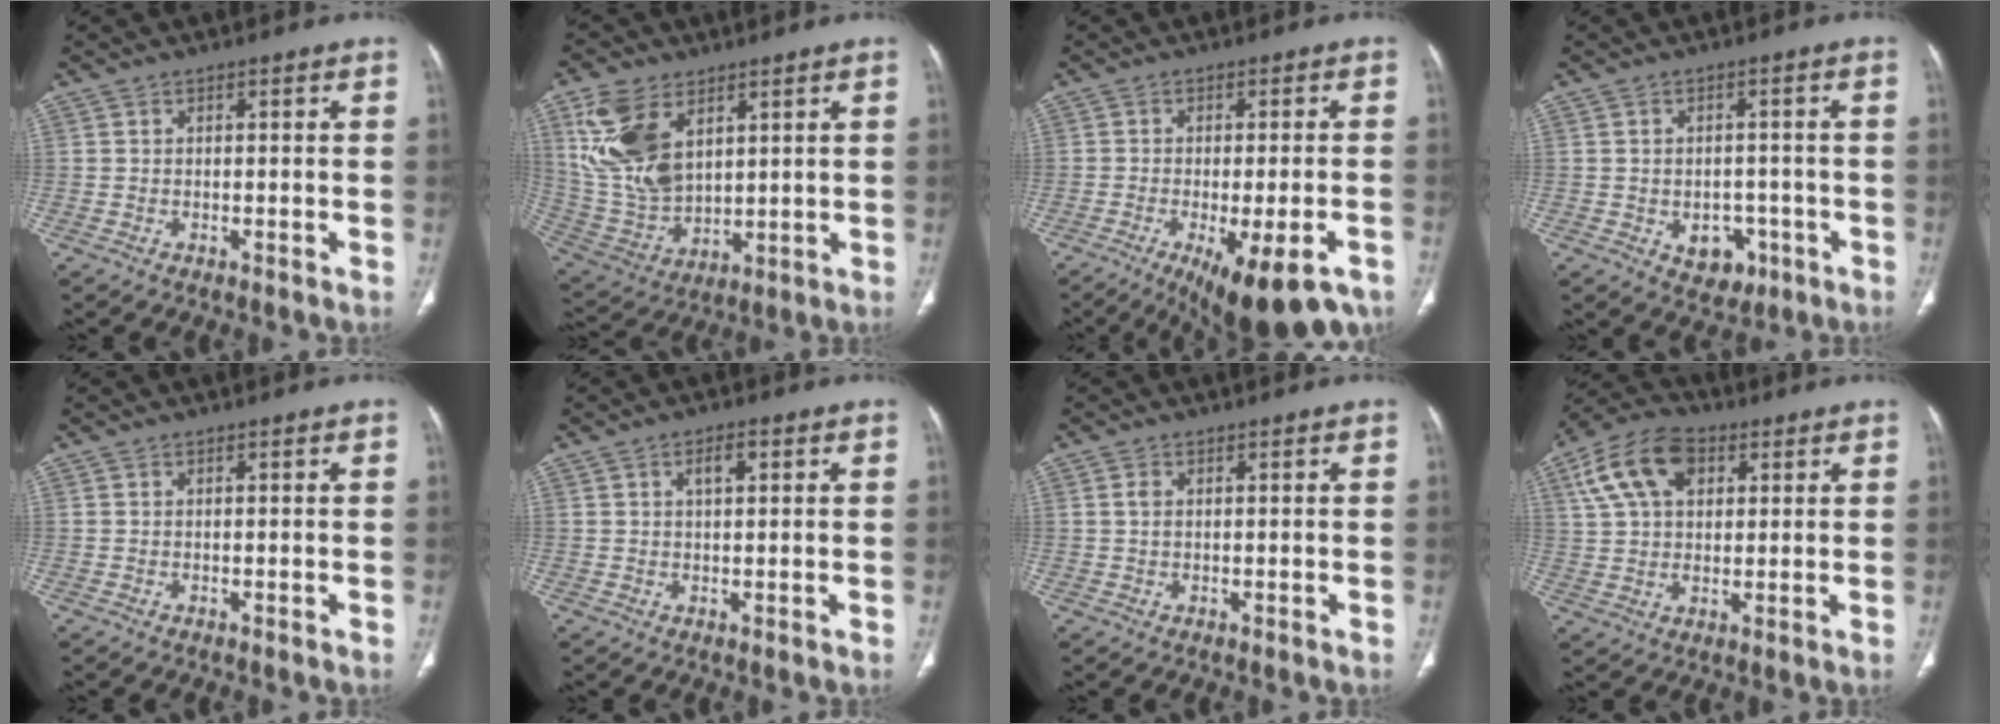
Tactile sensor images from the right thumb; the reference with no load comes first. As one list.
[{"total": 15.5, "force": [6.2, 9.4, 10.6], "torque": [-0.206, -0.021, 0.143]}, {"total": 15.9, "force": [-8.7, 5.4, 12.2], "torque": [-0.144, 0.005, -0.115]}, {"total": 7.0, "force": [-2.4, 5.2, 3.9], "torque": [-0.021, 0.018, -0.019]}, {"total": 0.0}, {"total": 2.9, "force": [1.1, 1.3, 2.3], "torque": [-0.038, 0.004, 0.019]}, {"total": 1.4, "force": [0.3, 0.9, 1.0], "torque": [-0.022, 0.001, 0.007]}, {"total": 13.1, "force": [4.9, 8.2, 9.0], "torque": [-0.163, 0.010, 0.088]}]